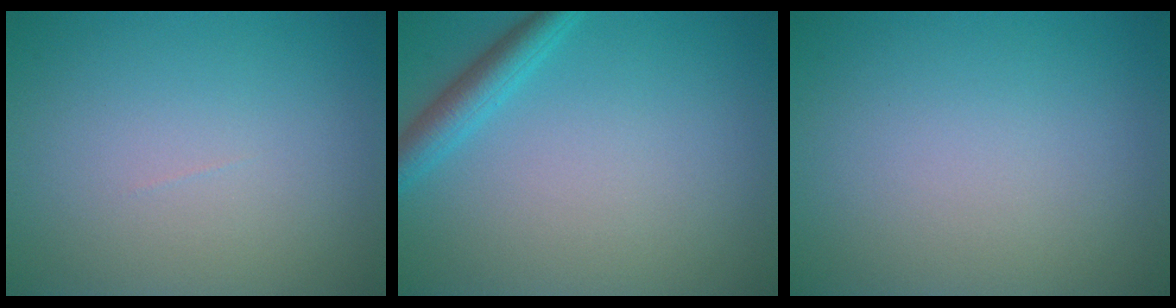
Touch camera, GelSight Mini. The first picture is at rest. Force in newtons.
{"total": 2.7, "press": 2.7, "slide": 0.1}
{"total": 0.0}